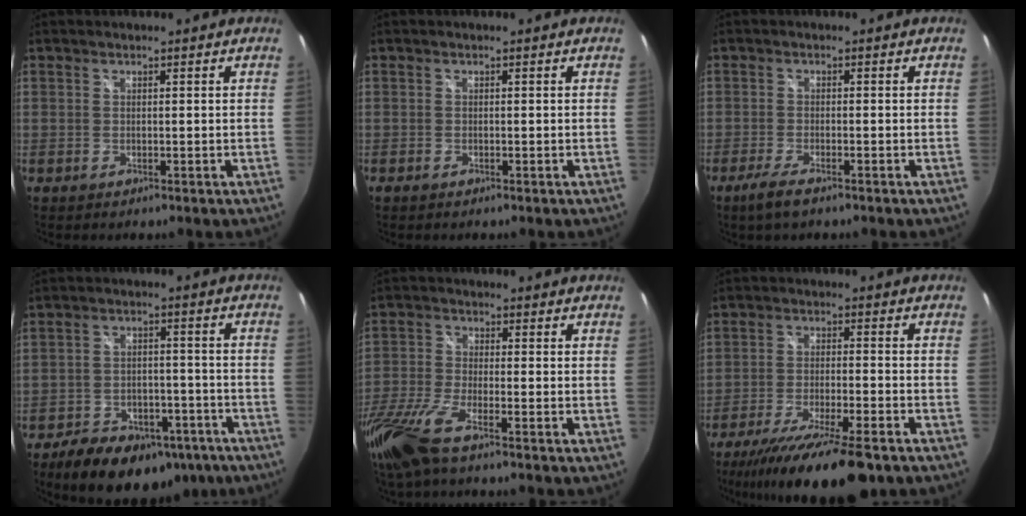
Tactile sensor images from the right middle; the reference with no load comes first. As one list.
[{"total": 0.7, "force": [-0.5, 0.4, 0.2], "torque": [-0.006, -0.004, -0.012]}, {"total": 4.0, "force": [-2.9, 0.7, 2.7], "torque": [-0.069, -0.011, -0.058]}, {"total": 18.5, "force": [-12.8, 9.8, 9.0], "torque": [-0.182, 0.002, -0.166]}, {"total": 11.5, "force": [-8.3, 2.1, 7.7], "torque": [-0.183, -0.037, -0.168]}, {"total": 17.7, "force": [-13.5, 3.0, 11.1], "torque": [-0.214, -0.045, -0.221]}]